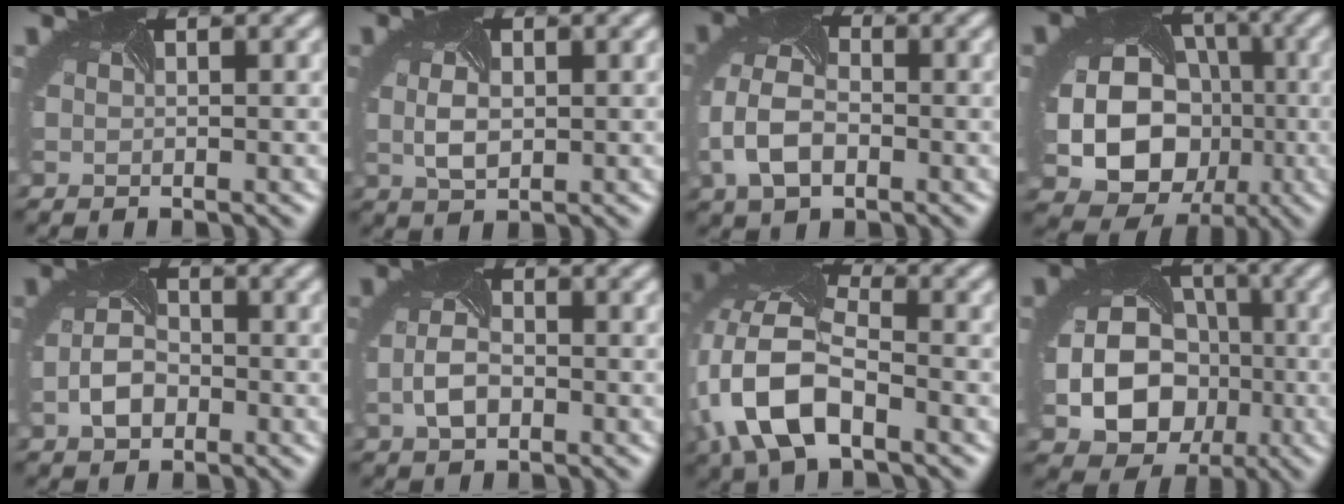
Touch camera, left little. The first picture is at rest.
{"total": 2.2, "force": [0.2, 1.3, 1.8], "torque": [-0.048, -0.003, 0.006]}
{"total": 5.7, "force": [-1.6, 3.5, 4.2], "torque": [-0.103, -0.004, -0.038]}
{"total": 15.2, "force": [-2.2, 13.0, 7.6], "torque": [-0.167, -0.030, -0.034]}
{"total": 2.8, "force": [-1.1, 1.8, 1.9], "torque": [-0.041, -0.002, -0.024]}
{"total": 2.7, "force": [-0.7, 1.5, 2.1], "torque": [-0.056, -0.004, -0.015]}
{"total": 10.2, "force": [-3.5, 5.2, 8.1], "torque": [-0.188, 0.003, -0.075]}
{"total": 11.3, "force": [-2.3, 9.5, 5.7], "torque": [-0.106, -0.039, -0.047]}